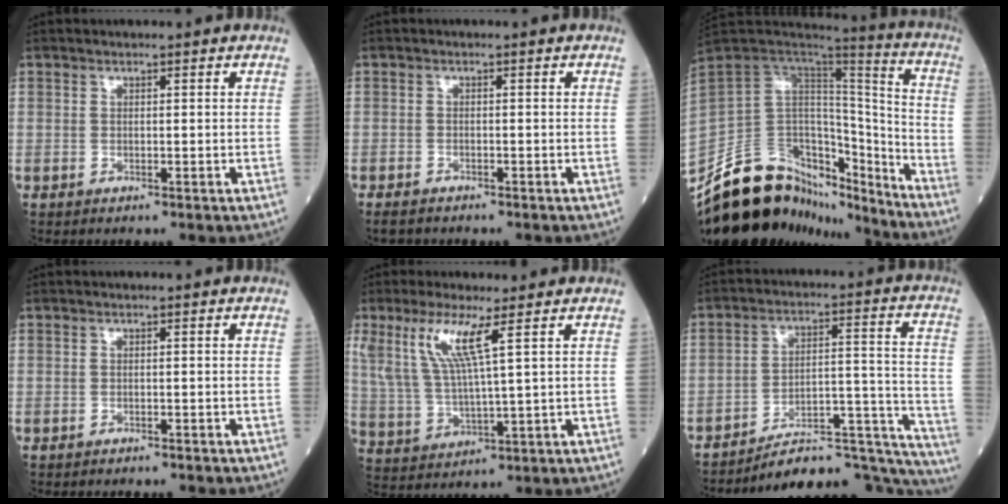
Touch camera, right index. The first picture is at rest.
{"total": 2.2, "force": [-2.0, 0.8, 0.7], "torque": [-0.015, -0.004, -0.029]}
{"total": 22.9, "force": [-18.4, 10.3, 9.0], "torque": [-0.175, 0.054, -0.293]}
{"total": 2.6, "force": [-2.5, 0.3, 0.6], "torque": [-0.009, -0.002, -0.031]}
{"total": 8.7, "force": [4.2, 0.1, 7.6], "torque": [-0.171, 0.002, 0.088]}
{"total": 22.1, "force": [-20.8, 2.9, 6.6], "torque": [-0.027, 0.057, -0.286]}